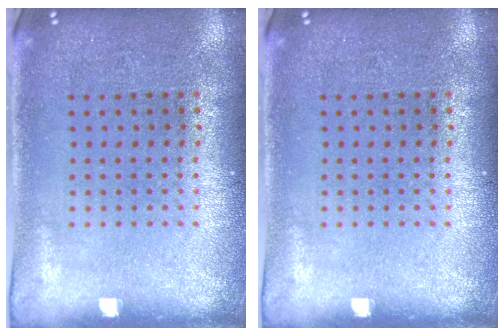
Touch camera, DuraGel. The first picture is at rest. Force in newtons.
{"total": 0.0}